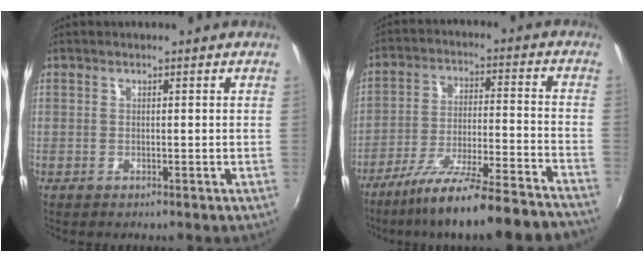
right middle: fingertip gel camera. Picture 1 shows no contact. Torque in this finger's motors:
{"motor_torque": [1.06, -1.08, 0.30, 0.10]}